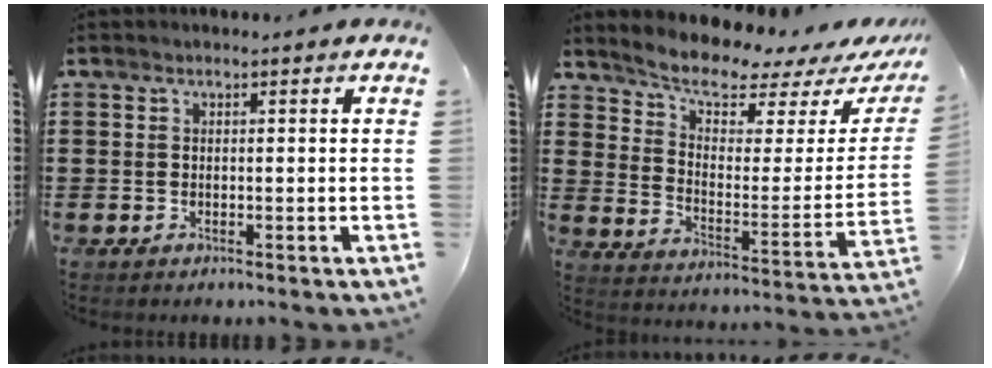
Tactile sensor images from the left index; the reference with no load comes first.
{"total": 6.6, "force": [5.9, 1.6, 2.6], "torque": [-0.075, -0.045, 0.098]}